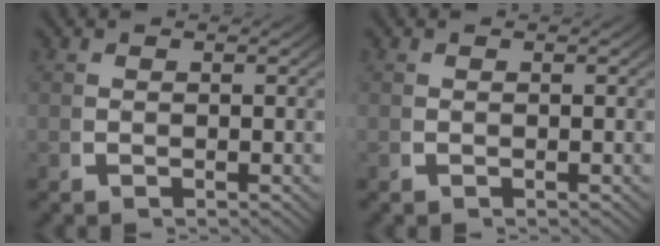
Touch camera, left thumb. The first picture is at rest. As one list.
[{"total": 0.0}]